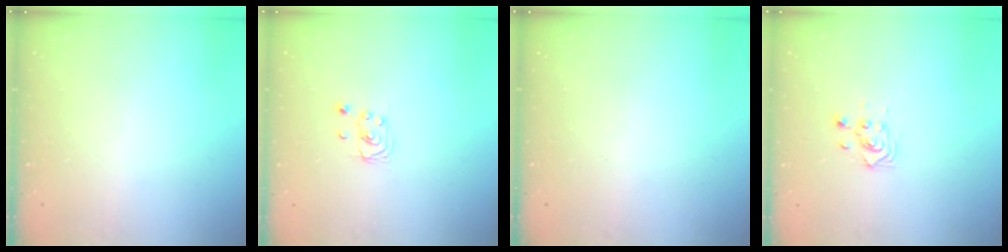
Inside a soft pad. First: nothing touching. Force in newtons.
{"total": 2.0, "press": 2.0, "slide": 0.2}
{"total": 0.0}
{"total": 3.2, "press": 3.2, "slide": 0.2}